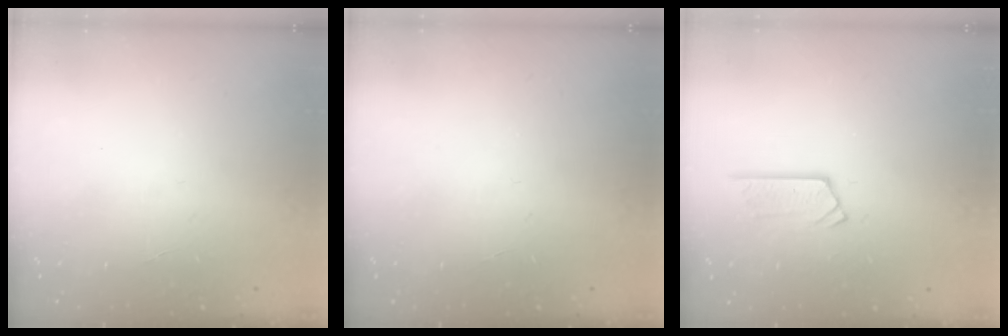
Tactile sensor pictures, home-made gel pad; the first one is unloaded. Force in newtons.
{"total": 0.0}
{"total": 5.7, "press": 5.7, "slide": 0.4}